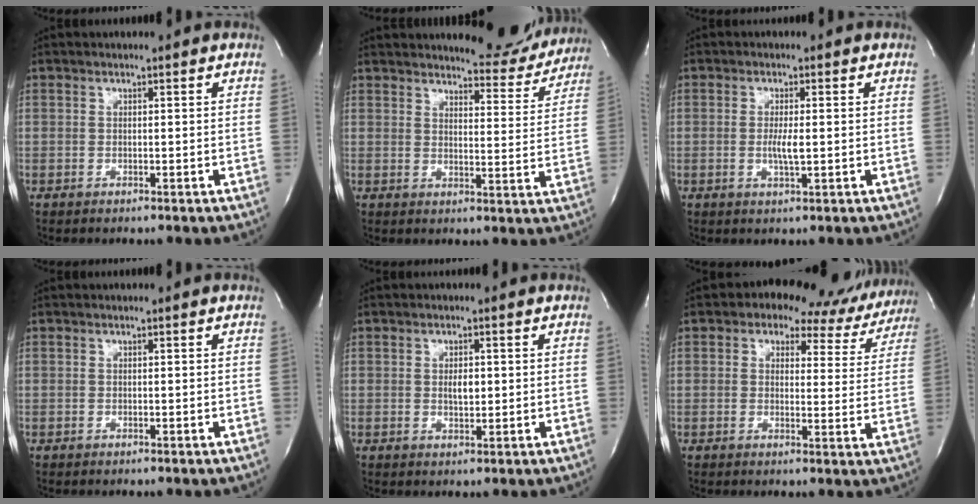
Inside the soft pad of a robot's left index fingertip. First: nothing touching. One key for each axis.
{"total": 10.2, "fx": 9.9, "fy": 2.0, "fz": 1.8, "tx": -0.009, "ty": -0.032, "tz": 0.115}
{"total": 2.6, "fx": -0.4, "fy": 0.3, "fz": 2.6, "tx": -0.055, "ty": -0.009, "tz": -0.006}
{"total": 0.0}
{"total": 2.1, "fx": 0.1, "fy": 1.0, "fz": 1.9, "tx": -0.033, "ty": -0.006, "tz": 0.002}
{"total": 13.3, "fx": 10.2, "fy": 6.5, "fz": 5.4, "tx": -0.042, "ty": 0.017, "tz": 0.097}